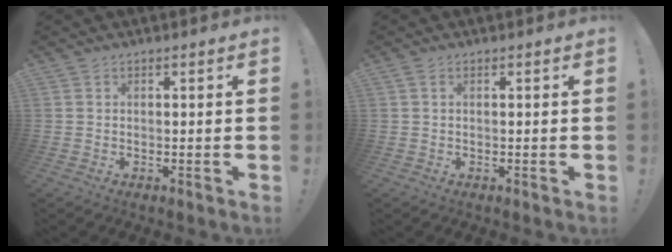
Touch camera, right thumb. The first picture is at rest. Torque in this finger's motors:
{"motor_torque": [-0.24, 0.14, 0.02, 0.14, 0.09]}